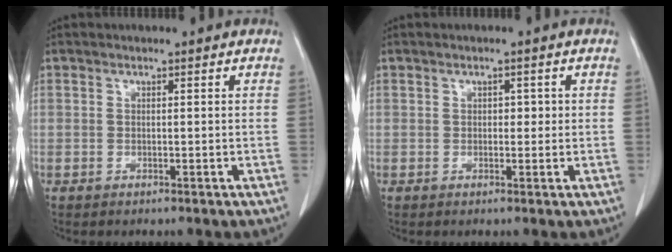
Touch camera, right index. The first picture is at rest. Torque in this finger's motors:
{"motor_torque": [0.17, -0.12, 0.06, 0.02]}